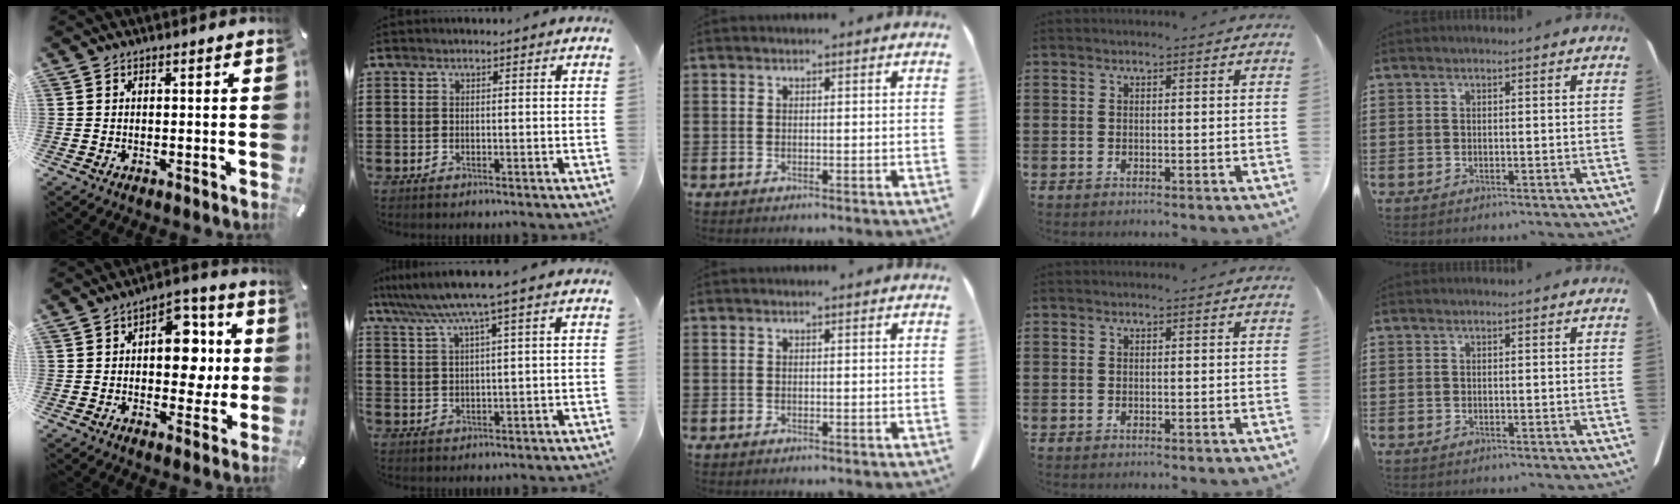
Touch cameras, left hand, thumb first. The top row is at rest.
{"thumb": {"total": 12.2, "force": [0.9, 8.4, 8.8], "torque": [-0.104, 0.001, 0.015]}, "index": {"total": 5.9, "force": [3.8, -0.4, 4.6], "torque": [-0.100, -0.015, 0.061]}}